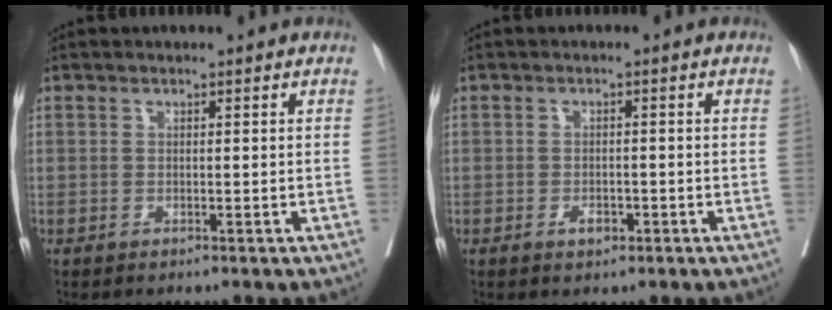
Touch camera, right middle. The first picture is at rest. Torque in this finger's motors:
{"motor_torque": [0.57, -0.22, 0.00, -0.01]}